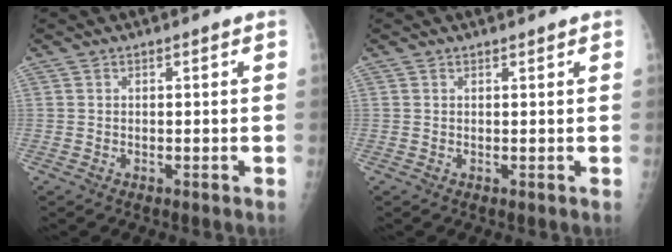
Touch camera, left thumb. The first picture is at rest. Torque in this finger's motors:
{"motor_torque": [0.11, 0.09, -0.11, -0.05, 0.00]}